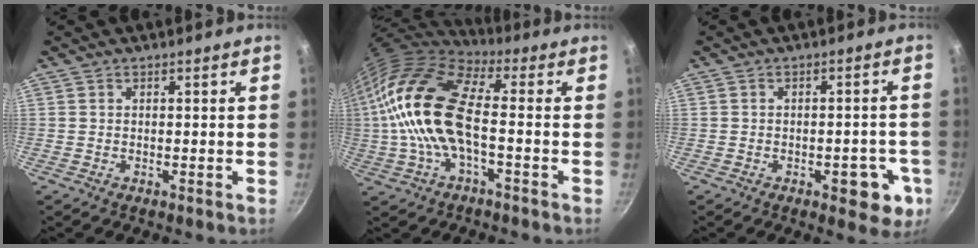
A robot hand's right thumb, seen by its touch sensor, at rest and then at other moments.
{"total": 18.6, "force": [-1.1, 8.1, 16.7], "torque": [-0.352, 0.038, -0.026]}
{"total": 7.3, "force": [-3.1, 3.3, 5.7], "torque": [-0.045, 0.019, -0.032]}